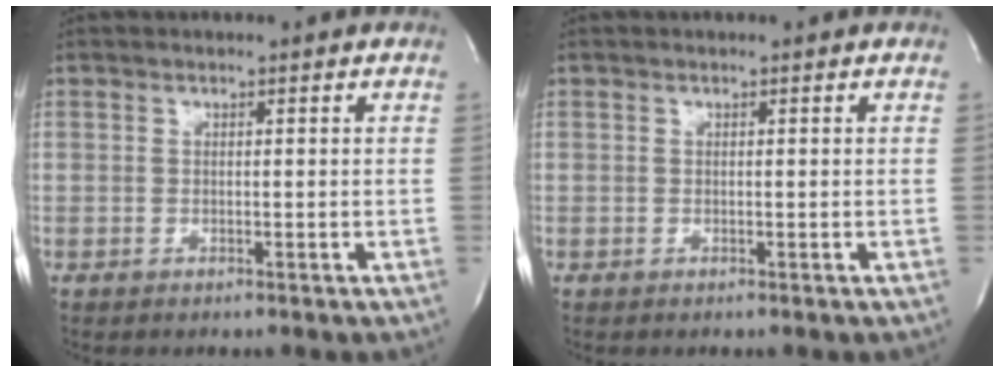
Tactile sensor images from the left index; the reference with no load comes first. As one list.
[{"total": 0.0}]